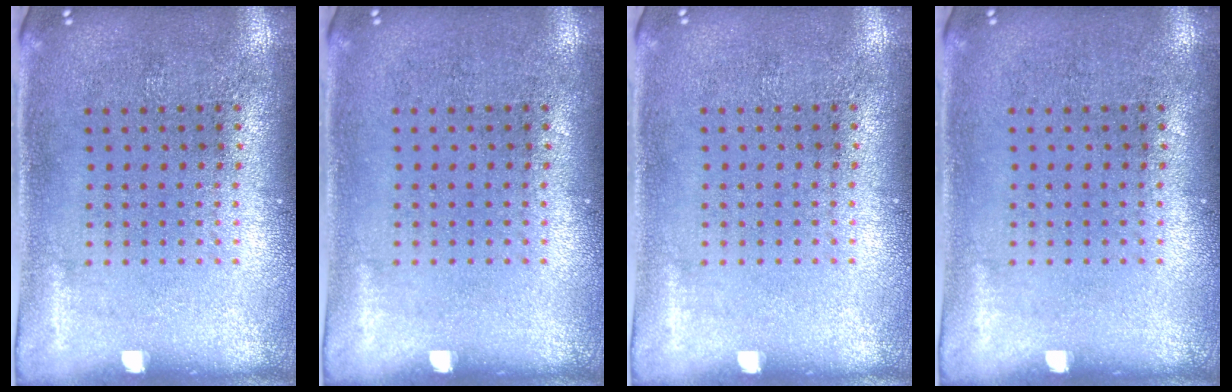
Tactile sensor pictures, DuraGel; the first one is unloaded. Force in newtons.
{"total": 0.0}
{"total": 0.0}
{"total": 0.0}